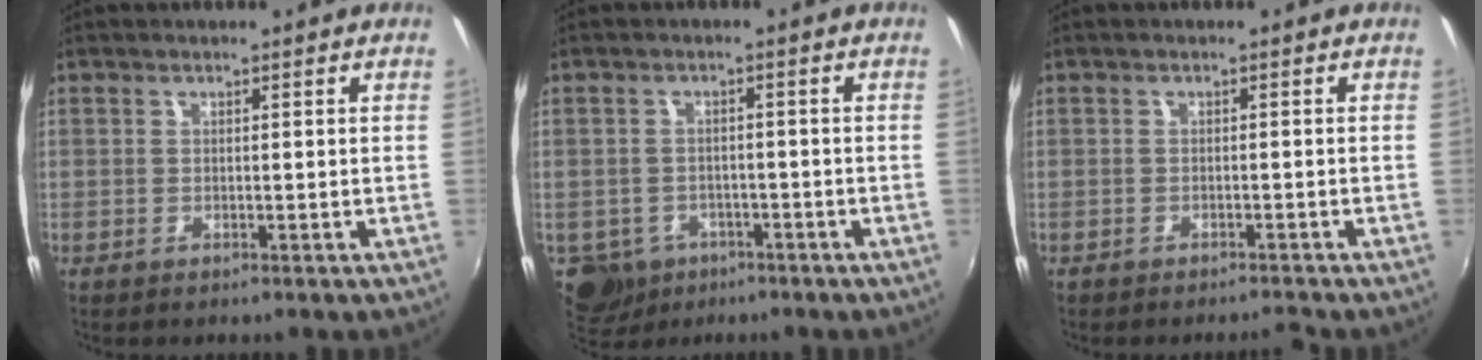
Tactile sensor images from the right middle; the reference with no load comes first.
{"total": 9.2, "force": [-4.4, 7.4, 3.2], "torque": [-0.096, -0.011, -0.057]}
{"total": 1.7, "force": [-1.7, 0.1, 0.3], "torque": [-0.011, -0.005, -0.028]}